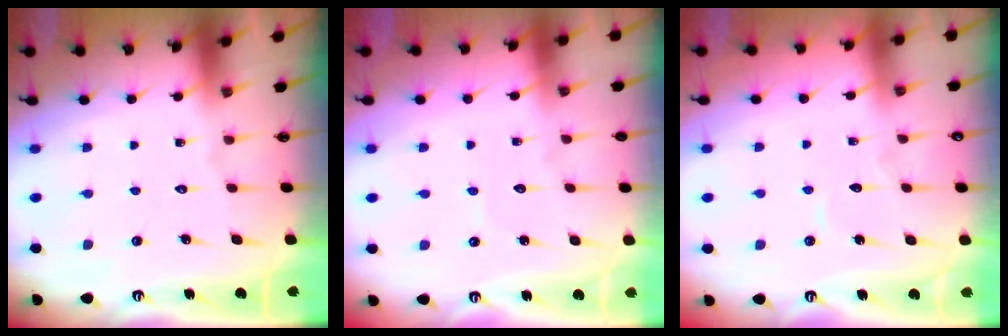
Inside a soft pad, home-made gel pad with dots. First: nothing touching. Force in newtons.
{"total": 3.0, "press": 3.0, "slide": 0.3}
{"total": 3.3, "press": 3.3, "slide": 0.2}